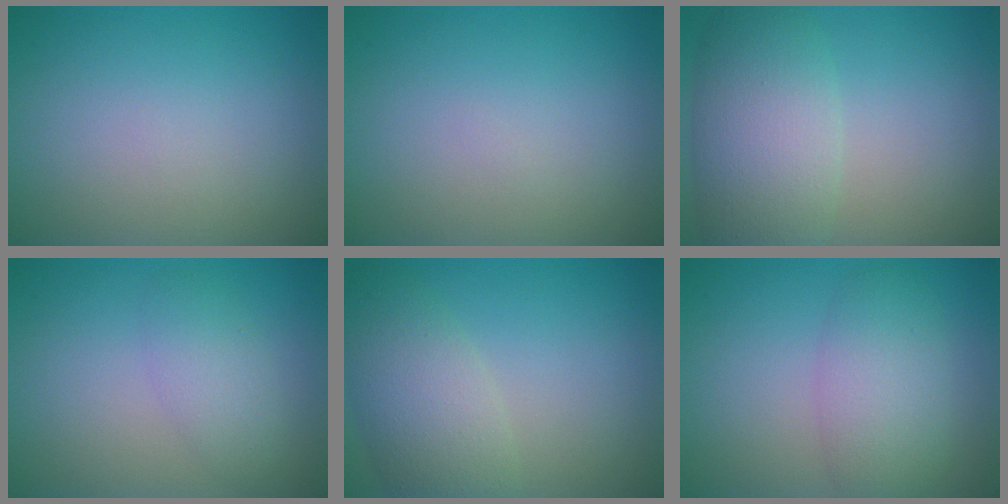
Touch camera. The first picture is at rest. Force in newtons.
{"total": 0.0}
{"total": 6.4, "press": 6.4, "slide": 0.4}
{"total": 2.4, "press": 2.4, "slide": 0.2}
{"total": 5.1, "press": 5.1, "slide": 0.3}
{"total": 4.4, "press": 4.3, "slide": 0.3}